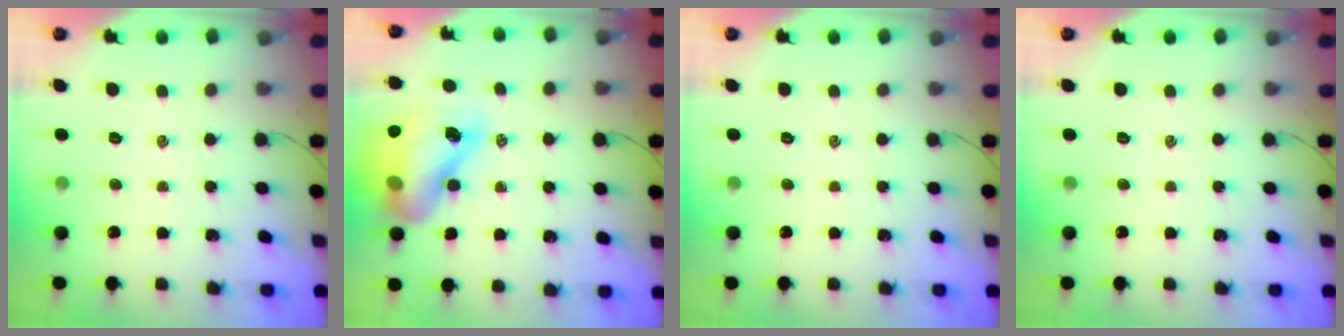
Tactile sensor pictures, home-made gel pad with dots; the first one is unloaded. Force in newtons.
{"total": 17.9, "press": 17.2, "slide": 5.0}
{"total": 0.0}
{"total": 0.0}